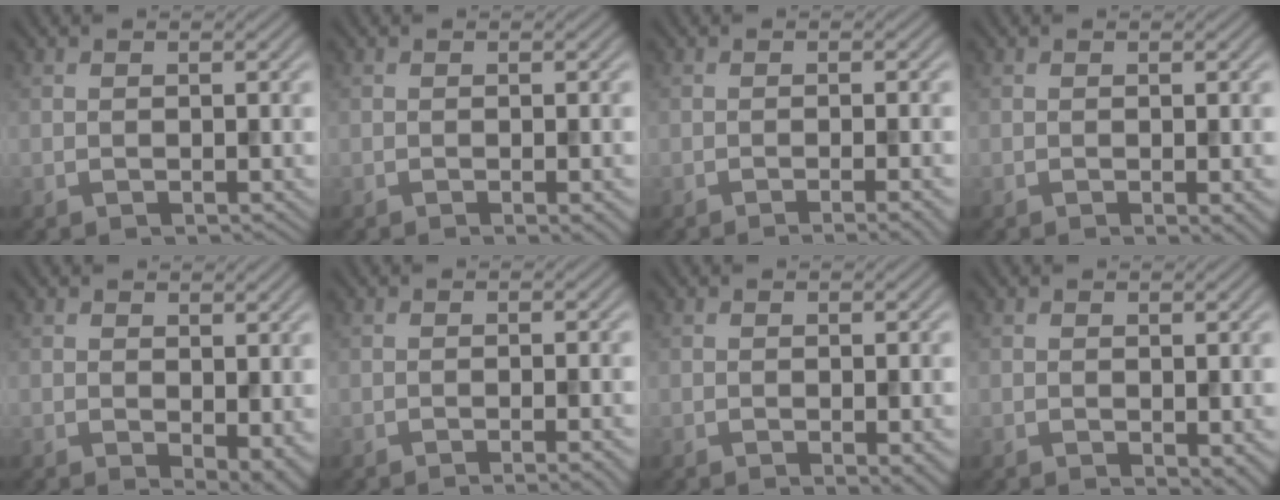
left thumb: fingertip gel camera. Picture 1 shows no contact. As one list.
[{"total": 1.9, "force": [-0.6, 0.3, 1.7], "torque": [-0.023, -0.002, -0.010]}, {"total": 3.2, "force": [-1.4, 0.6, 2.8], "torque": [-0.031, 0.003, -0.027]}, {"total": 1.5, "force": [-0.3, 0.2, 1.5], "torque": [-0.021, -0.006, -0.005]}, {"total": 4.5, "force": [-0.3, 2.5, 3.7], "torque": [-0.055, -0.016, 0.005]}, {"total": 2.4, "force": [-0.9, 0.5, 2.2], "torque": [-0.023, 0.002, -0.020]}, {"total": 1.8, "force": [-0.4, 0.3, 1.7], "torque": [-0.025, -0.007, -0.006]}, {"total": 2.3, "force": [-0.4, 1.2, 2.0], "torque": [-0.027, -0.008, -0.003]}]